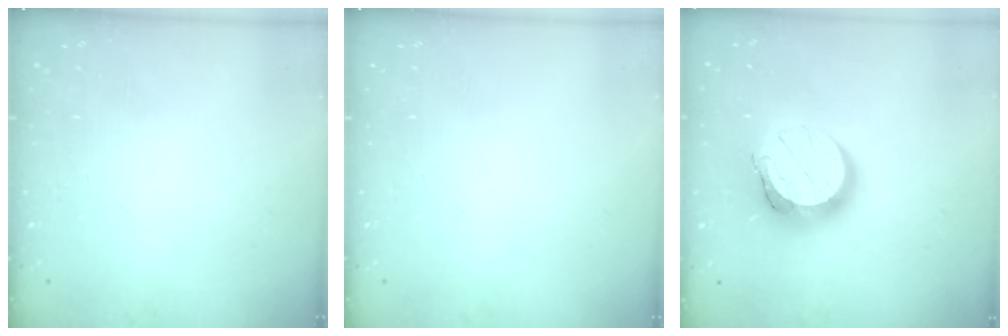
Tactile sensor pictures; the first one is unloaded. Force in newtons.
{"total": 0.0}
{"total": 13.9, "press": 13.8, "slide": 1.2}